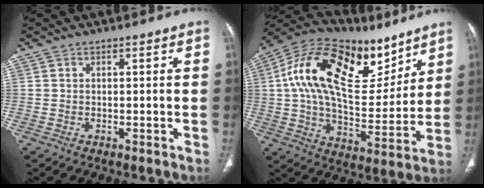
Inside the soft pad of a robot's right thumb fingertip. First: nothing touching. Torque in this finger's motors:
{"motor_torque": [-1.26, 2.60, 2.05, 0.23, 0.34]}